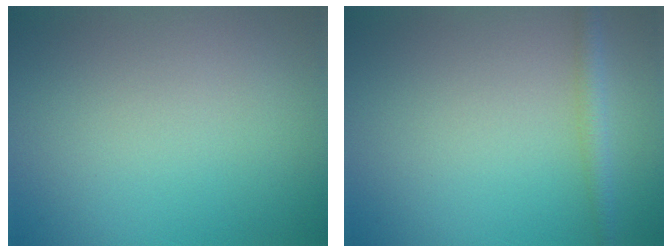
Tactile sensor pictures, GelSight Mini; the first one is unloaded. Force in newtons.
{"total": 1.7, "press": 1.7, "slide": 0.1}